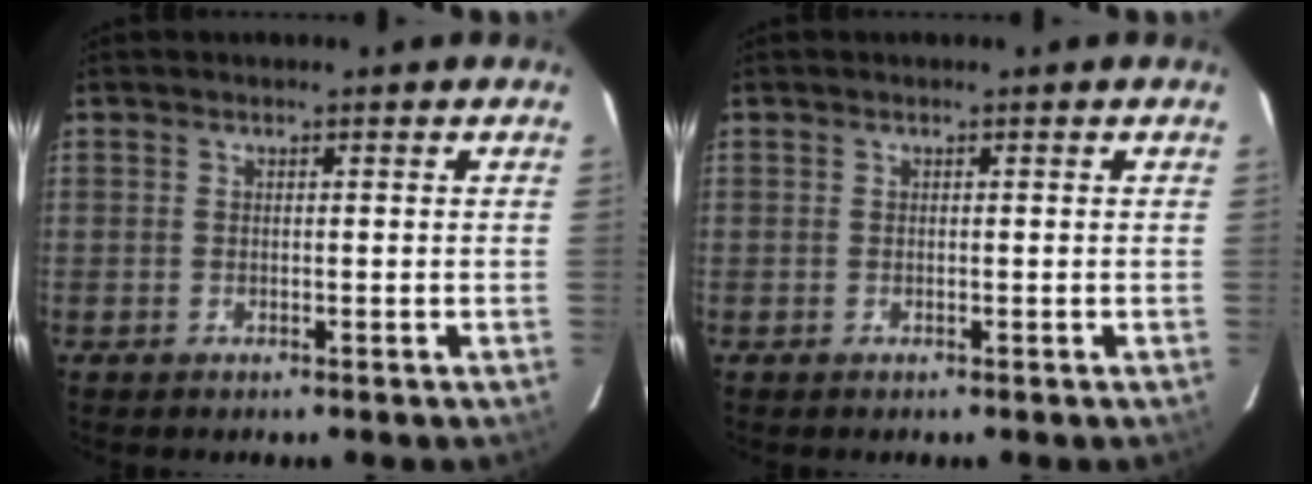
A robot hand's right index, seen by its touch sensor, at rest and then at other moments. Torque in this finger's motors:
{"motor_torque": [0.00, 0.00, 0.00, 0.00]}